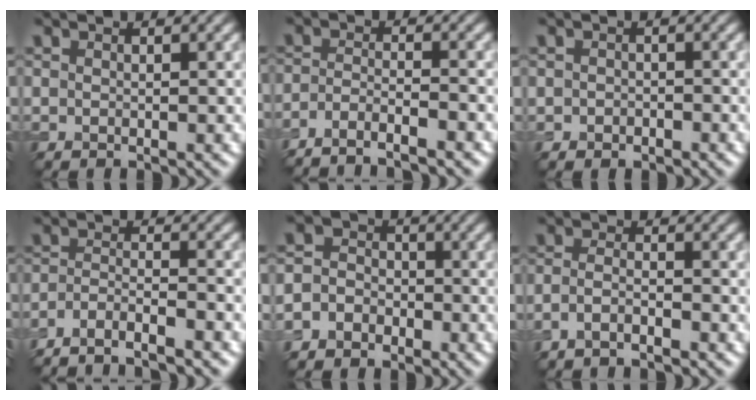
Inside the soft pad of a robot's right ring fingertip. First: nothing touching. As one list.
[{"total": 4.0, "force": [-3.4, 0.7, 2.1], "torque": [-0.035, -0.001, -0.068]}, {"total": 0.9, "force": [-0.5, 0.8, 0.3], "torque": [-0.002, -0.003, -0.009]}, {"total": 4.8, "force": [-4.1, 0.8, 2.2], "torque": [-0.040, -0.001, -0.079]}, {"total": 5.1, "force": [-2.4, 4.4, 1.0], "torque": [0.004, -0.002, -0.061]}, {"total": 1.8, "force": [-1.3, 0.5, 1.2], "torque": [-0.025, -0.001, -0.031]}]